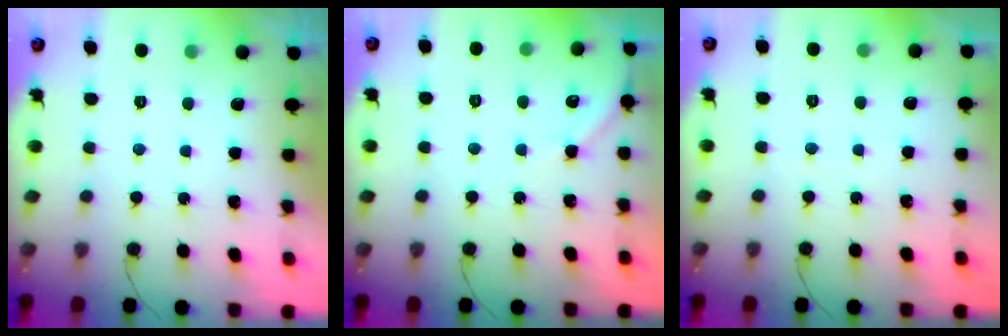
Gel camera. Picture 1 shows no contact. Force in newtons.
{"total": 4.8, "press": 4.7, "slide": 0.7}
{"total": 1.6, "press": 1.6, "slide": 0.2}